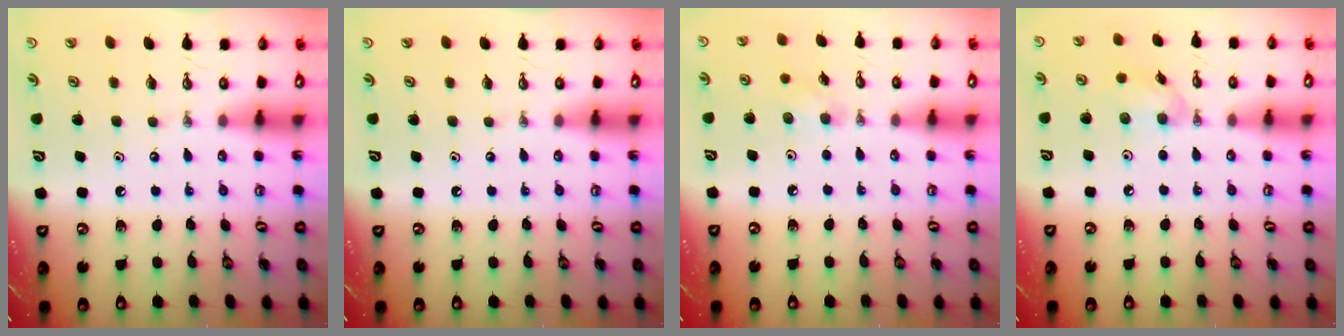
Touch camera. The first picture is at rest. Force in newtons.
{"total": 0.0}
{"total": 4.7, "press": 4.5, "slide": 1.4}
{"total": 8.3, "press": 8.3, "slide": 0.2}